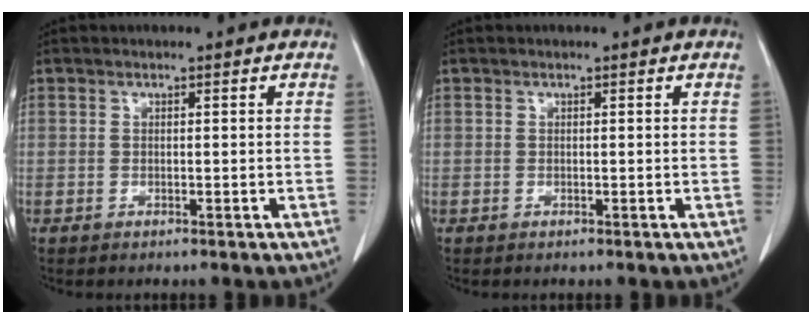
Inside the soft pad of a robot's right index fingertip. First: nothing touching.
{"total": 0.0}